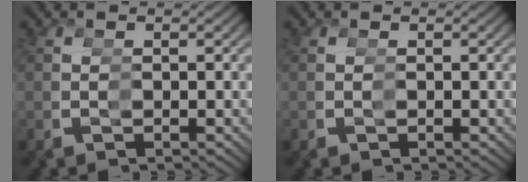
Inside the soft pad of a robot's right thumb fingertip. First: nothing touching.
{"total": 0.0}